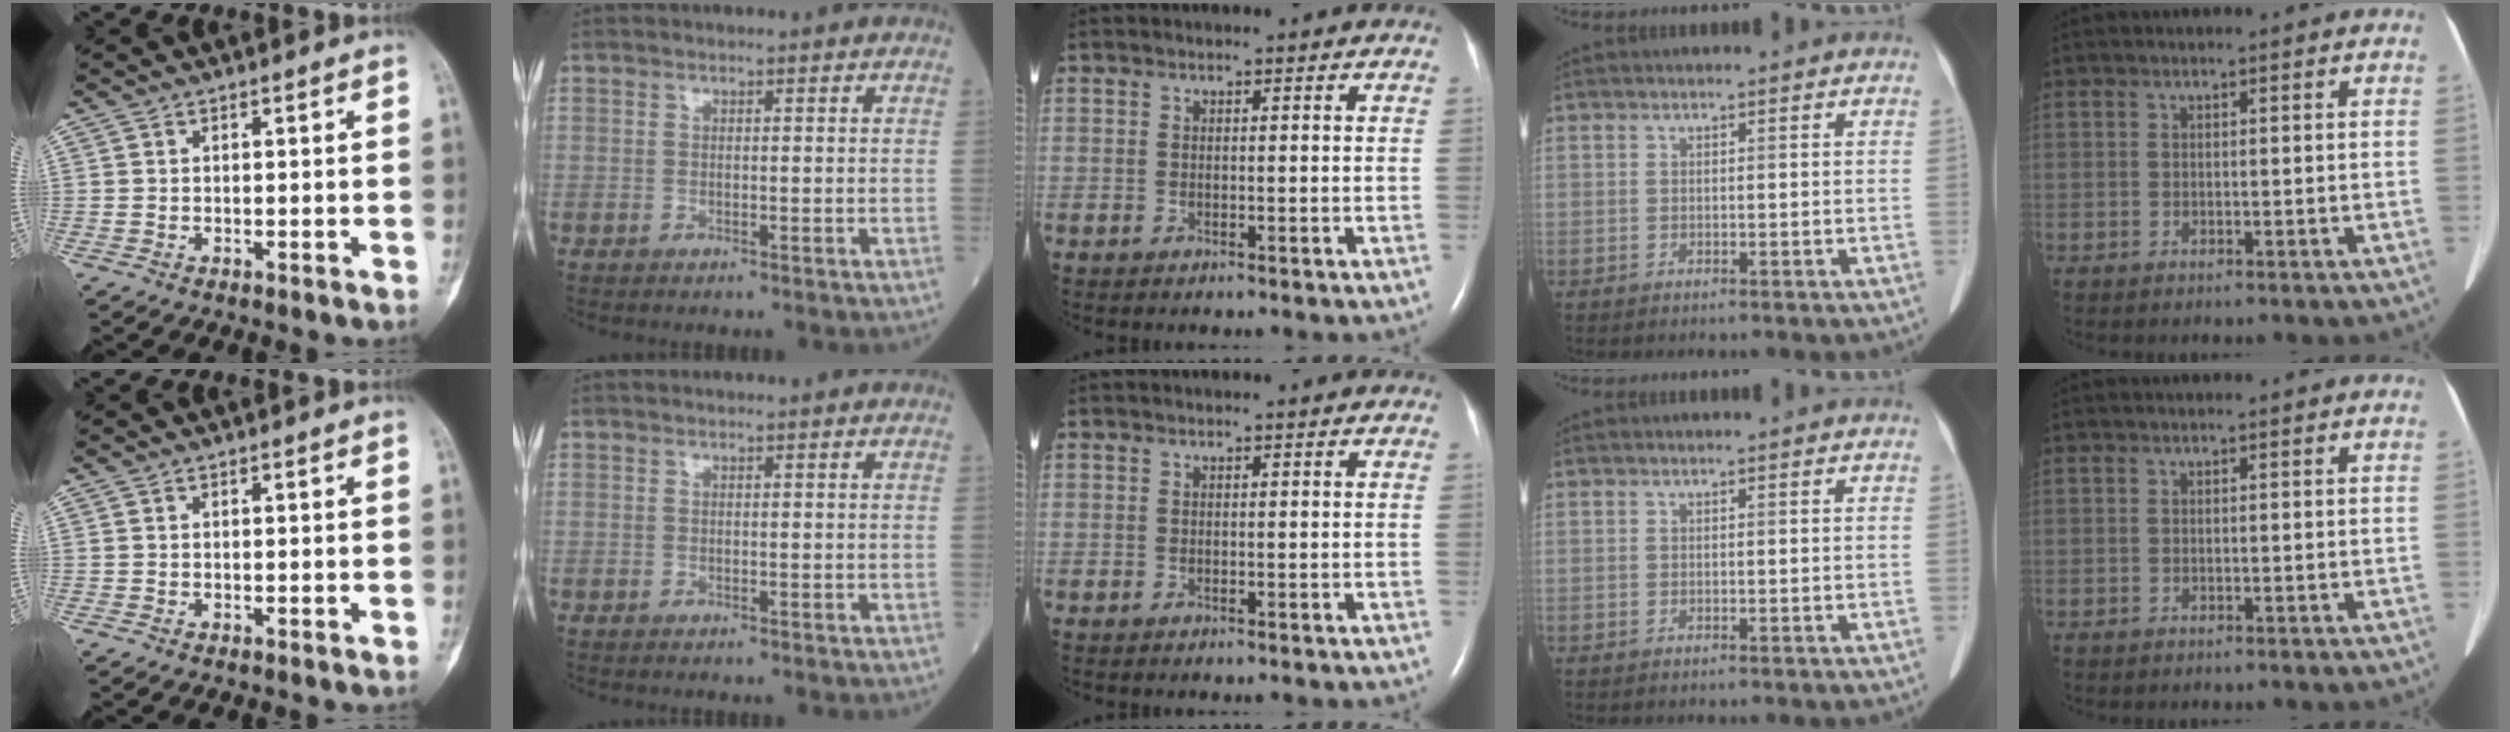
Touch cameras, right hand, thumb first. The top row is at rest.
{}